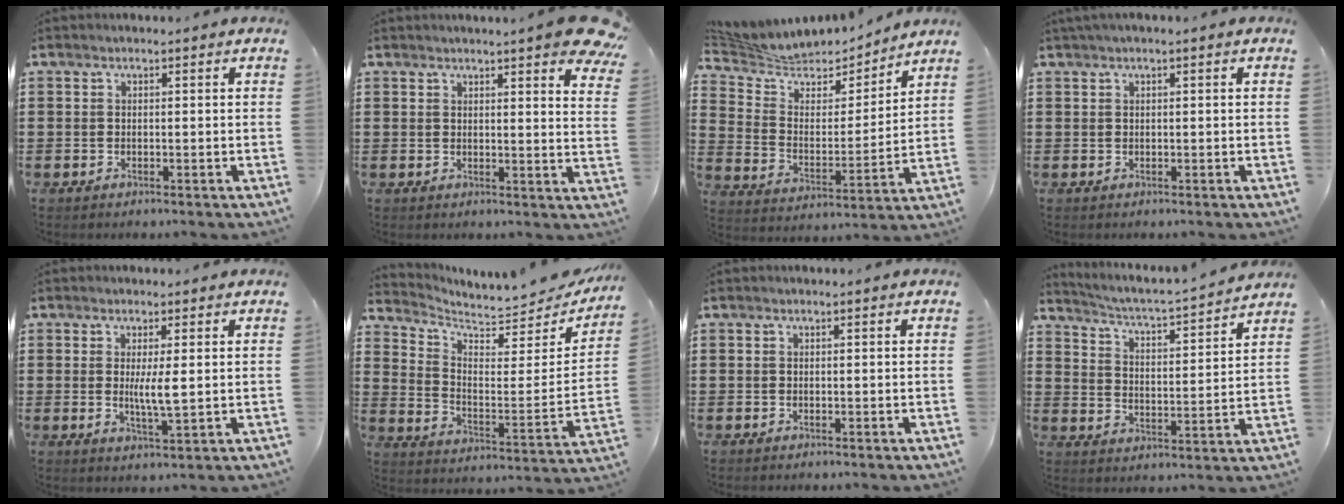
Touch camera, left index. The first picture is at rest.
{"total": 5.4, "force": [4.7, -0.4, 2.7], "torque": [-0.043, -0.024, 0.080]}
{"total": 6.0, "force": [5.5, 2.3, 0.7], "torque": [-0.052, -0.041, 0.092]}
{"total": 0.8, "force": [0.3, -0.1, 0.7], "torque": [-0.012, -0.002, 0.007]}
{"total": 4.1, "force": [0.6, 0.4, 4.0], "torque": [-0.075, -0.004, 0.008]}
{"total": 5.0, "force": [4.9, 0.9, 1.0], "torque": [-0.042, -0.049, 0.078]}
{"total": 0.0}
{"total": 3.0, "force": [2.8, -0.3, 1.0], "torque": [-0.037, -0.035, 0.037]}